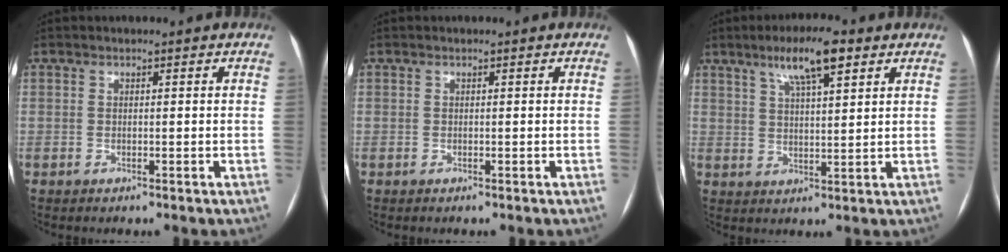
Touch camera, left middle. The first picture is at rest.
{"total": 0.0}
{"total": 8.0, "force": [4.8, 1.4, 6.2], "torque": [-0.114, 0.011, 0.083]}